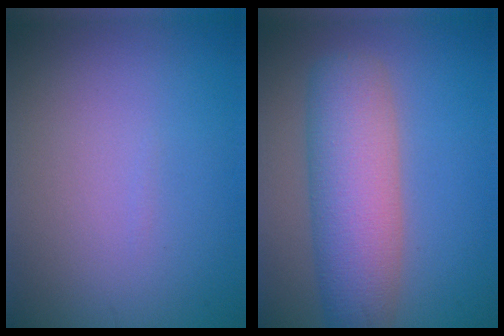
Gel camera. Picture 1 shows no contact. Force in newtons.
{"total": 7.3, "press": 7.3, "slide": 0.0}